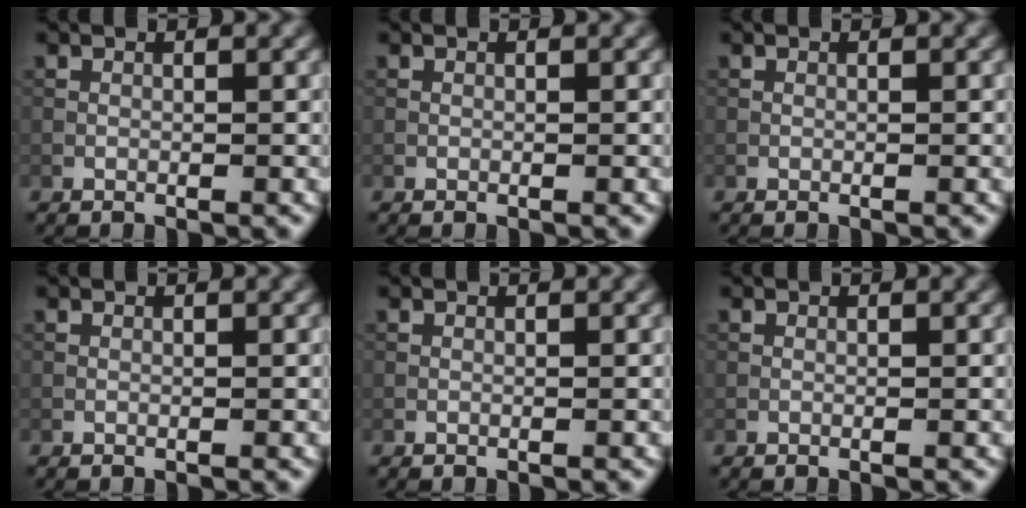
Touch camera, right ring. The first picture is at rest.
{"total": 0.0}
{"total": 0.0}
{"total": 0.0}
{"total": 0.0}
{"total": 0.0}